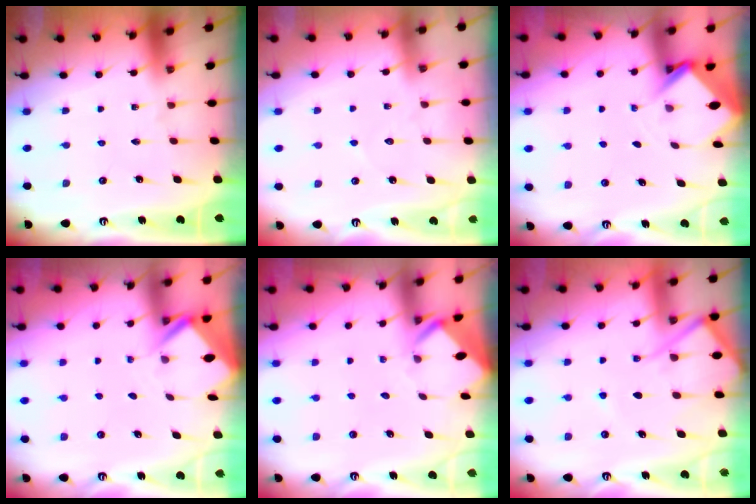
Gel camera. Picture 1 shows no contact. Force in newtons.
{"total": 3.3, "press": 3.3, "slide": 0.4}
{"total": 2.9, "press": 2.9, "slide": 0.3}
{"total": 2.6, "press": 2.6, "slide": 0.1}
{"total": 3.1, "press": 3.1, "slide": 0.1}
{"total": 8.2, "press": 8.1, "slide": 1.1}